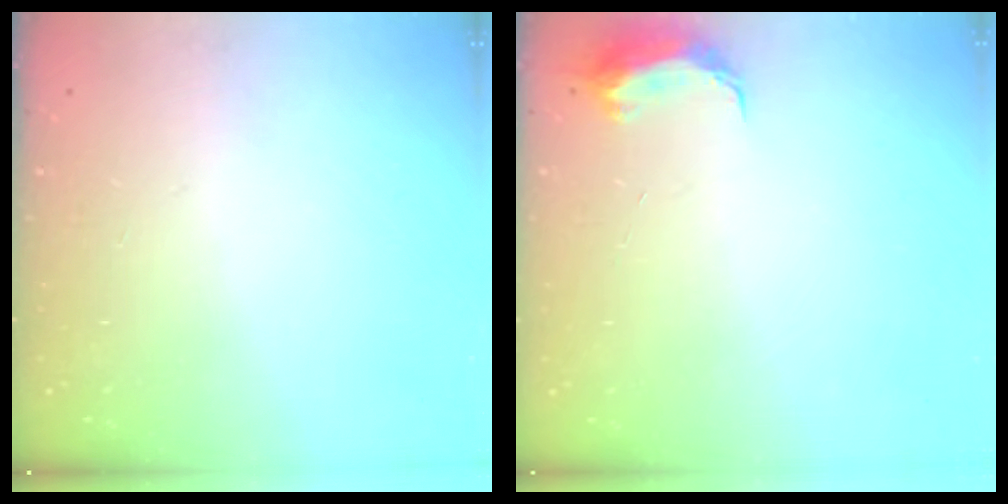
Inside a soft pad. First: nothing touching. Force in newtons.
{"total": 7.0, "press": 6.9, "slide": 0.6}